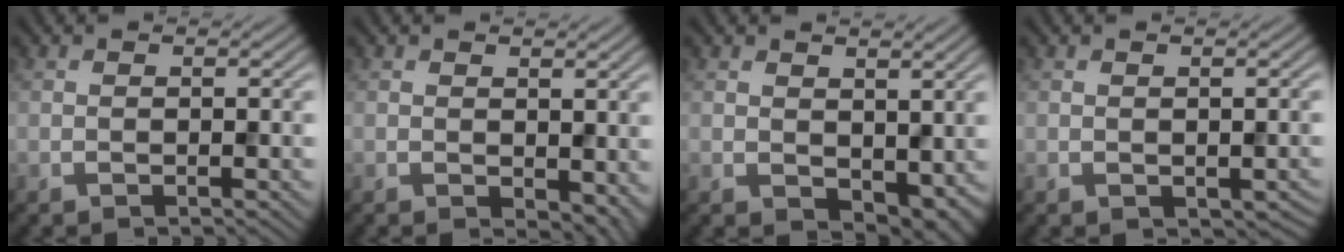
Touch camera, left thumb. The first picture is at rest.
{"total": 3.8, "force": [-0.2, 2.4, 2.9], "torque": [-0.041, -0.016, 0.003]}
{"total": 4.3, "force": [1.0, 2.9, 3.1], "torque": [-0.054, -0.014, 0.024]}
{"total": 1.3, "force": [-0.3, 0.8, 1.0], "torque": [-0.016, -0.008, 0.002]}